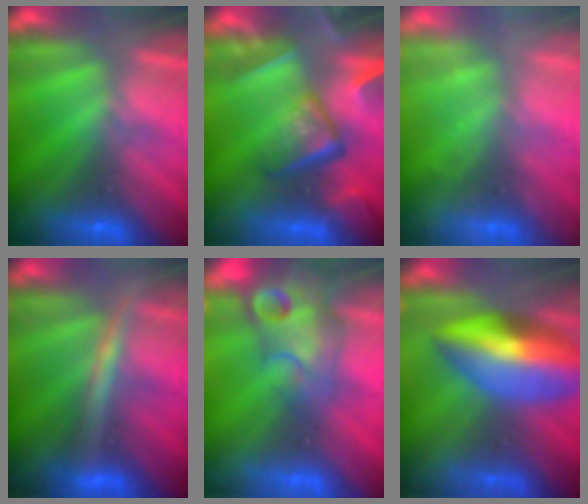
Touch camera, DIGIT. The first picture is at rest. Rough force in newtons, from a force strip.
{"total": 7.6}
{"total": 2.4}
{"total": 2.4}
{"total": 9.5}
{"total": 8.1}